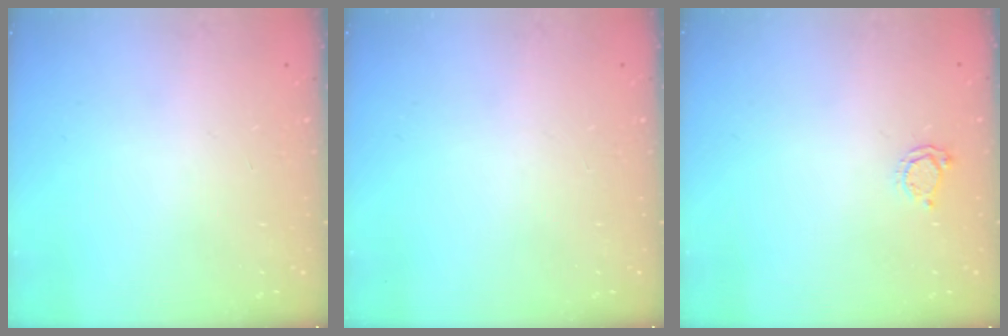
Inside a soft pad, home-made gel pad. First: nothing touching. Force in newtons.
{"total": 0.0}
{"total": 4.2, "press": 4.2, "slide": 0.4}